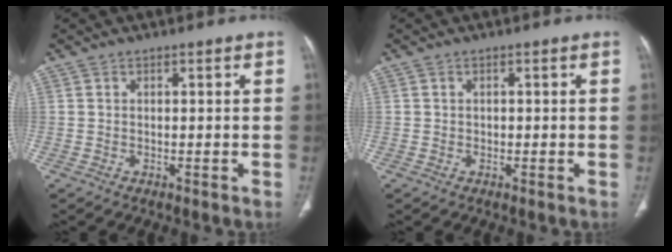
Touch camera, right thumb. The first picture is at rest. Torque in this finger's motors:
{"motor_torque": [-0.18, -0.21, 0.01, 0.31, 0.05]}